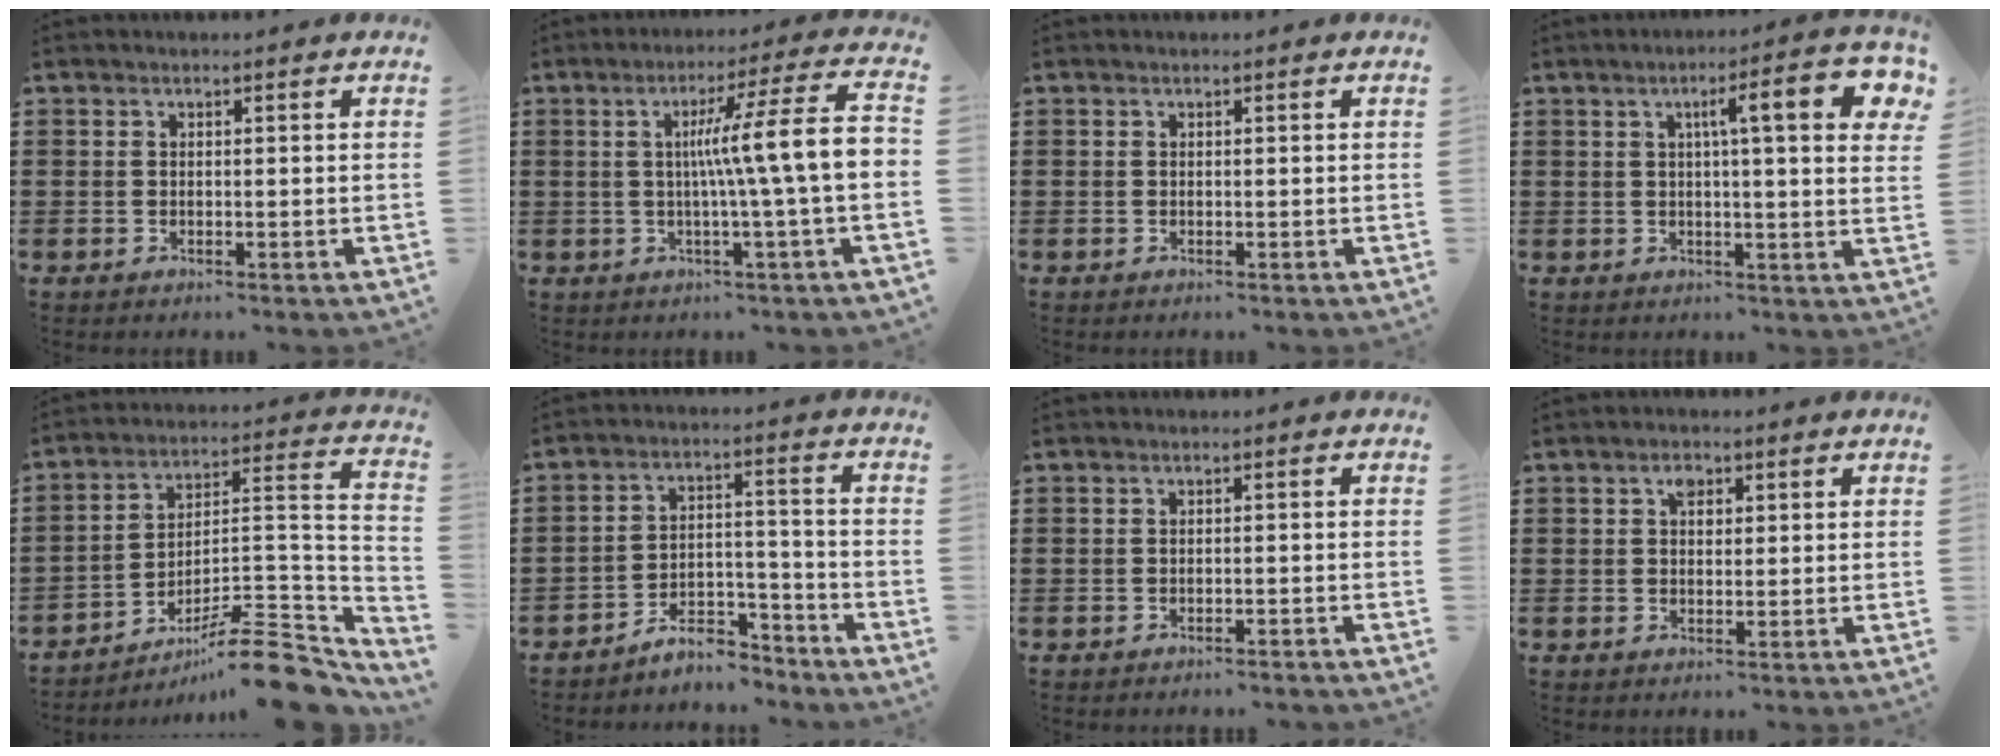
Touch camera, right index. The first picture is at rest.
{"total": 10.9, "force": [0.4, -0.2, 10.9], "torque": [-0.183, -0.011, -0.004]}
{"total": 0.0}
{"total": 9.4, "force": [3.3, 1.6, 8.6], "torque": [-0.138, -0.001, 0.046]}
{"total": 11.5, "force": [-8.9, 2.1, 7.0], "torque": [-0.096, 0.029, -0.167]}
{"total": 6.2, "force": [-5.8, 1.5, 1.7], "torque": [-0.023, 0.018, -0.110]}
{"total": 0.9, "force": [-0.9, -0.1, 0.2], "torque": [-0.005, 0.001, -0.018]}
{"total": 2.2, "force": [0.9, 1.3, 1.5], "torque": [-0.025, 0.003, 0.014]}